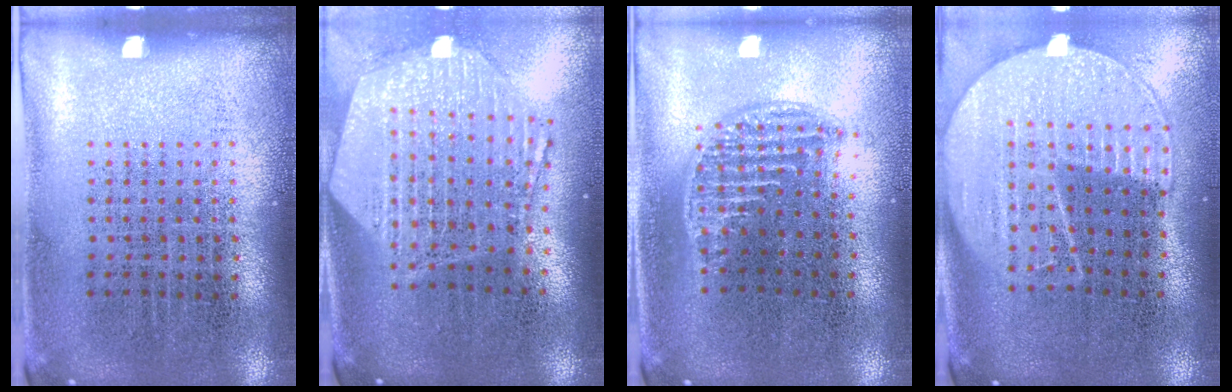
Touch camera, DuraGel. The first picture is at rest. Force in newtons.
{"total": 2.9, "press": 2.4, "slide": 1.7}
{"total": 1.2, "press": 1.1, "slide": 0.6}
{"total": 2.0, "press": 1.8, "slide": 1.0}